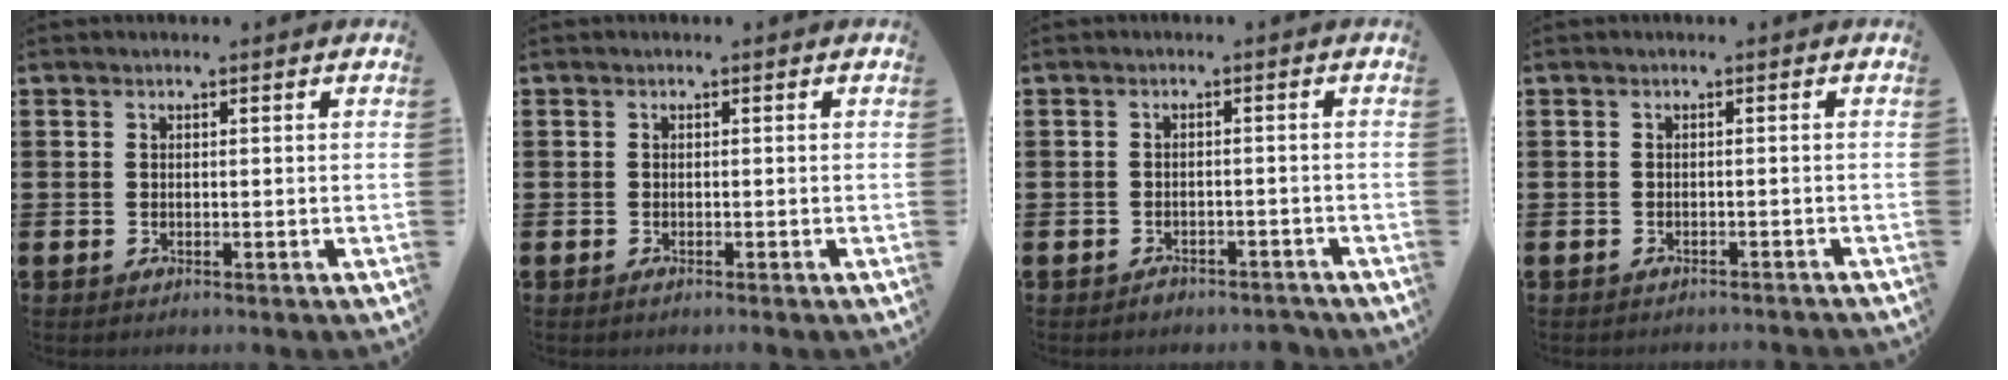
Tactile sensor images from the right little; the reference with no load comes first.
{"total": 0.0}
{"total": 1.3, "force": [-1.2, 0.3, -0.1], "torque": [-0.004, 0.005, -0.027]}
{"total": 0.7, "force": [-0.7, -0.1, 0.0], "torque": [-0.001, 0.000, -0.016]}